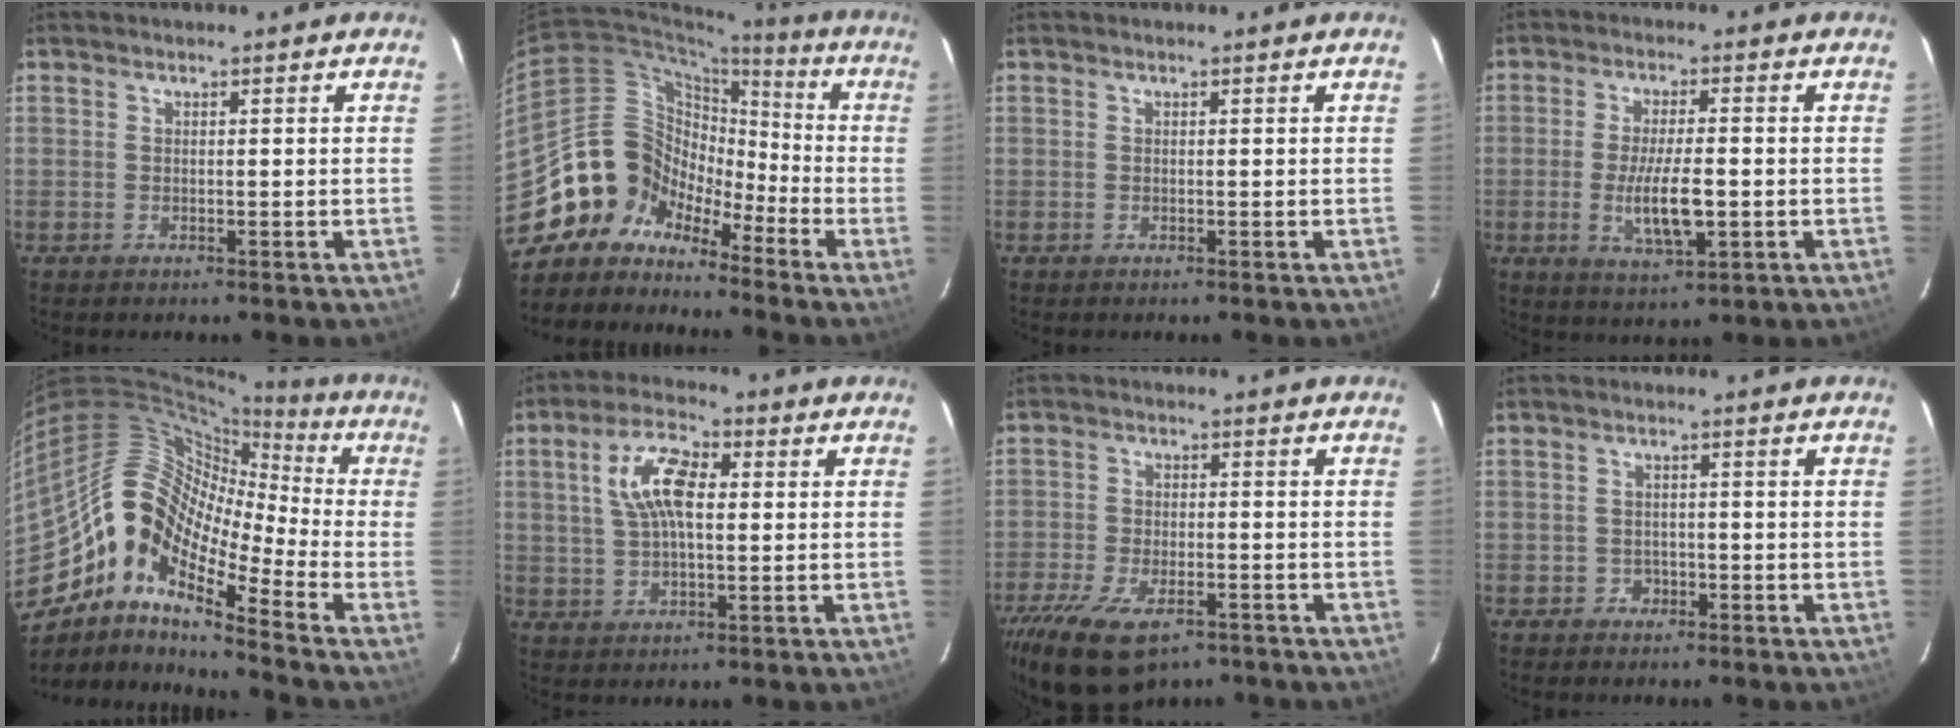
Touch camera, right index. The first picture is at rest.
{"total": 11.8, "force": [-8.7, 8.0, 1.3], "torque": [-0.036, 0.044, -0.177]}
{"total": 0.0}
{"total": 8.7, "force": [-1.7, 2.5, 8.1], "torque": [-0.156, -0.013, -0.027]}
{"total": 16.2, "force": [-7.9, 7.2, 12.2], "torque": [-0.197, -0.002, -0.170]}
{"total": 9.7, "force": [2.0, 4.6, 8.3], "torque": [-0.164, 0.022, 0.037]}
{"total": 14.3, "force": [-9.4, 6.5, 8.7], "torque": [-0.192, -0.033, -0.154]}
{"total": 2.3, "force": [-1.2, 1.9, 0.1], "torque": [-0.005, 0.007, -0.016]}